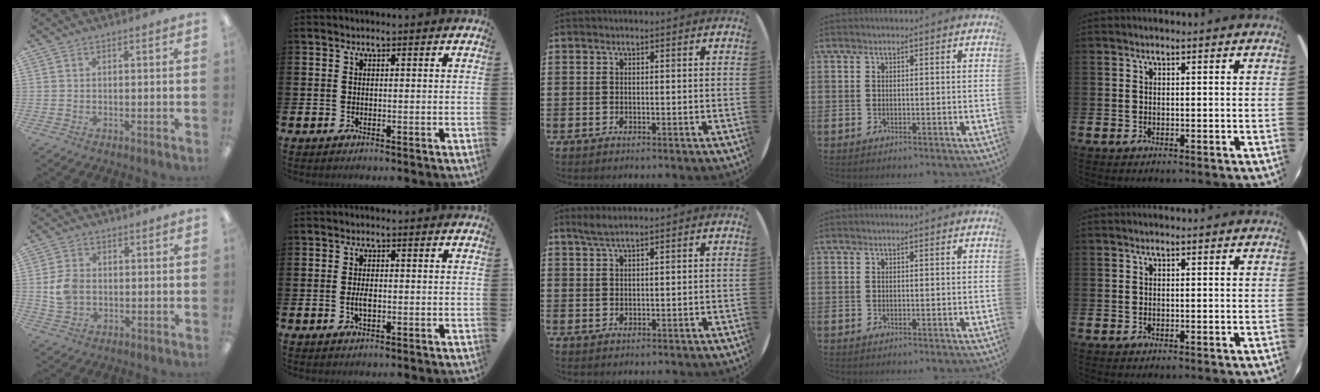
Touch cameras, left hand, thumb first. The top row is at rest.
{"thumb": {"total": 6.3, "force": [0.1, 5.0, 3.9], "torque": [-0.078, 0.006, 0.003]}, "index": {"total": 2.1, "force": [-0.3, 0.9, 1.9], "torque": [-0.030, -0.002, -0.007]}, "middle": {"total": 2.2, "force": [1.8, 0.2, 1.2], "torque": [-0.025, 0.003, 0.032]}}